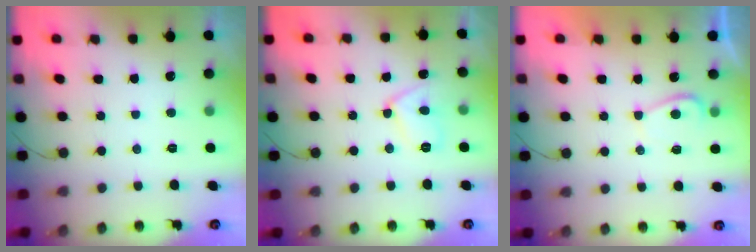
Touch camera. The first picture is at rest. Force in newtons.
{"total": 7.2, "press": 7.1, "slide": 0.7}
{"total": 2.3, "press": 2.2, "slide": 0.8}